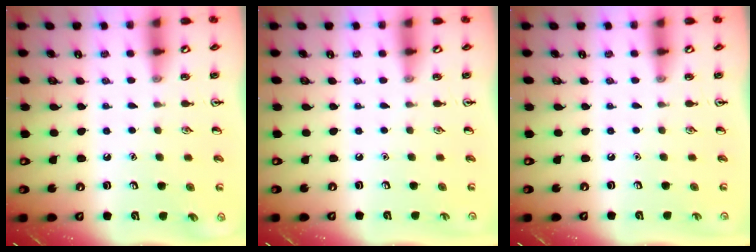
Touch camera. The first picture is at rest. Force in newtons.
{"total": 0.0}
{"total": 0.0}